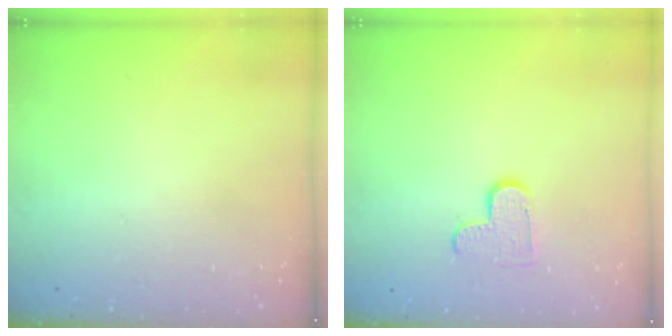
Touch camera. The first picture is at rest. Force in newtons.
{"total": 7.4, "press": 7.4, "slide": 0.4}